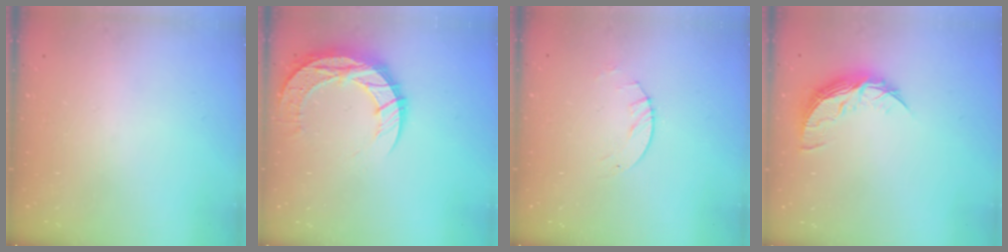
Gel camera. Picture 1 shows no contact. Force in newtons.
{"total": 13.1, "press": 13.1, "slide": 0.9}
{"total": 2.6, "press": 2.6, "slide": 0.3}
{"total": 8.7, "press": 8.7, "slide": 0.4}